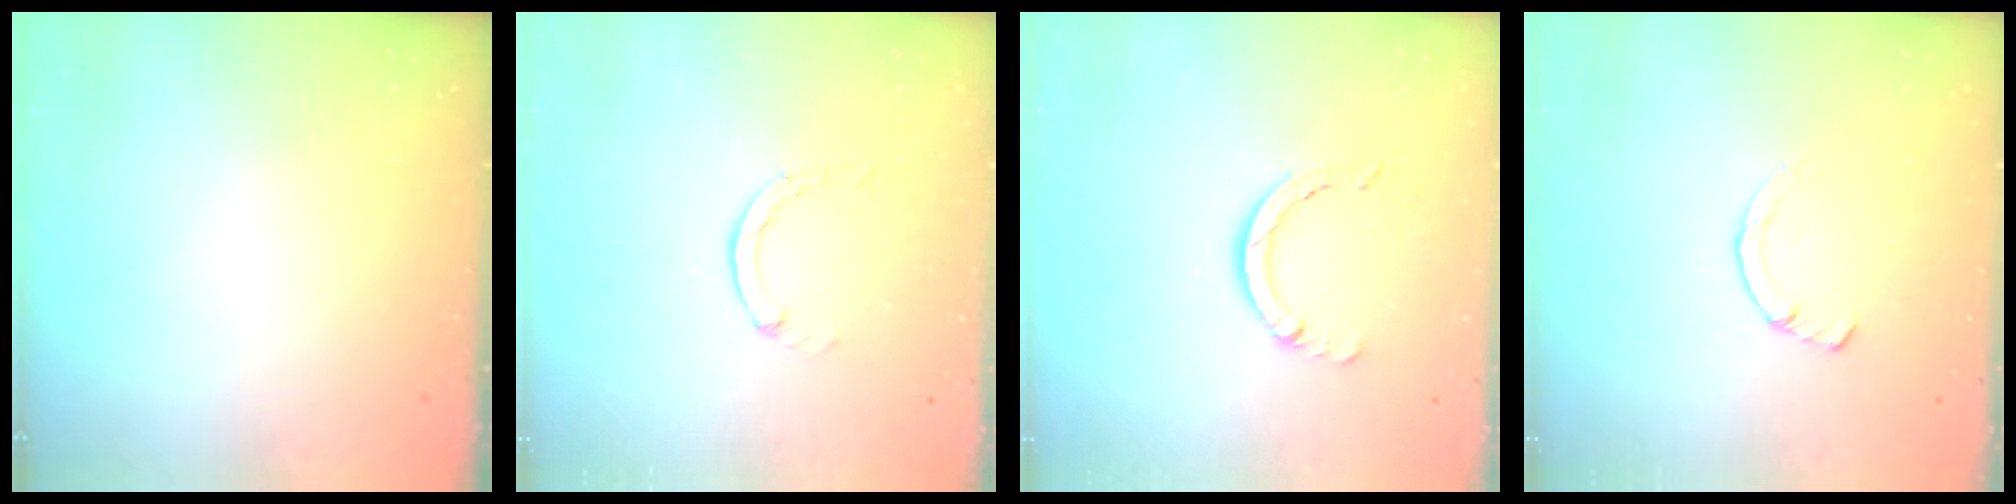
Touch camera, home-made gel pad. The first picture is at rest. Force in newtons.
{"total": 0.8, "press": 0.7, "slide": 0.2}
{"total": 5.2, "press": 5.2, "slide": 0.4}
{"total": 2.3, "press": 2.3, "slide": 0.1}